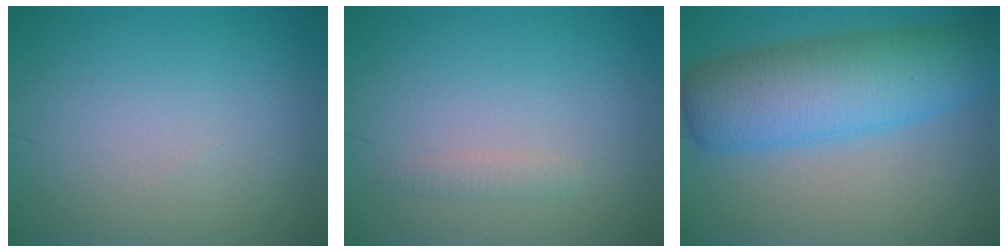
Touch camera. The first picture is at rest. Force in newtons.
{"total": 0.9, "press": 0.9, "slide": 0.0}
{"total": 8.9, "press": 8.9, "slide": 0.2}